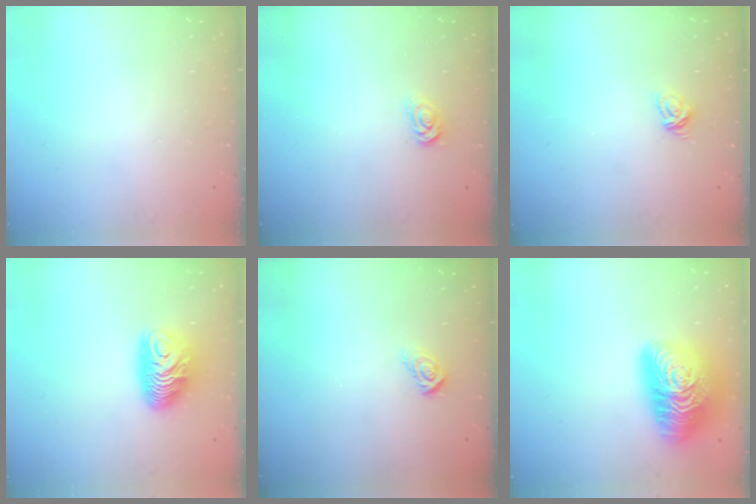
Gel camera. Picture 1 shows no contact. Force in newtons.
{"total": 2.0, "press": 2.0, "slide": 0.3}
{"total": 5.6, "press": 5.6, "slide": 0.4}
{"total": 10.9, "press": 10.9, "slide": 0.8}
{"total": 5.0, "press": 4.9, "slide": 0.3}
{"total": 26.8, "press": 26.8, "slide": 0.9}